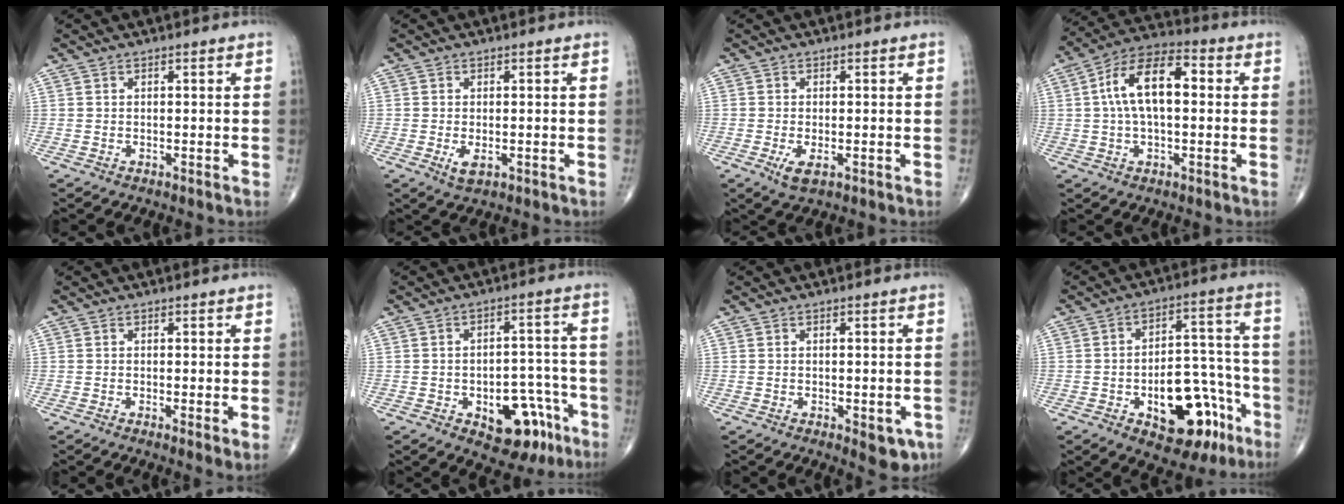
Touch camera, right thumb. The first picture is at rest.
{"total": 2.6, "force": [-0.7, 1.2, 2.2], "torque": [-0.042, -0.006, -0.010]}
{"total": 3.2, "force": [-1.1, 1.3, 2.7], "torque": [-0.055, -0.008, -0.018]}
{"total": 13.0, "force": [1.5, 6.6, 11.1], "torque": [-0.198, 0.034, 0.017]}
{"total": 2.3, "force": [-0.4, 0.2, 2.2], "torque": [-0.045, -0.010, -0.008]}
{"total": 12.8, "force": [-6.0, 7.2, 8.7], "torque": [-0.077, 0.050, -0.072]}
{"total": 5.1, "force": [-1.9, 2.3, 4.1], "torque": [-0.033, -0.001, -0.016]}
{"total": 18.4, "force": [-7.8, 9.7, 13.5], "torque": [-0.145, 0.061, -0.098]}